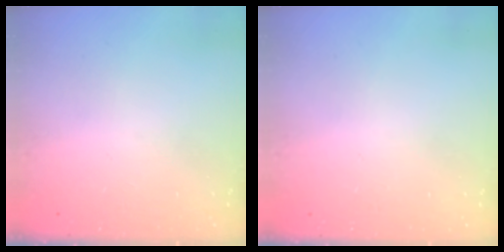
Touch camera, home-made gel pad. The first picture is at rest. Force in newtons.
{"total": 2.6, "press": 2.6, "slide": 0.2}